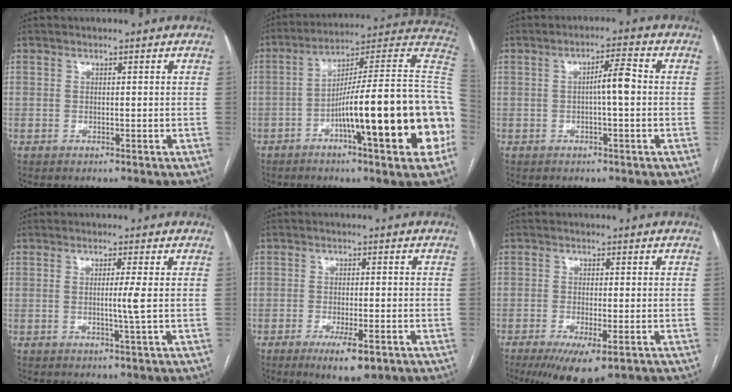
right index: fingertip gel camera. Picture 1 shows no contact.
{"total": 24.2, "force": [-6.2, 0.8, 23.4], "torque": [-0.267, 0.015, -0.096]}
{"total": 4.0, "force": [-0.2, 0.3, 3.9], "torque": [-0.063, 0.008, -0.003]}
{"total": 2.5, "force": [0.0, -0.9, 2.3], "torque": [-0.041, -0.004, 0.001]}
{"total": 6.1, "force": [-3.4, 1.4, 4.8], "torque": [-0.082, -0.011, -0.048]}
{"total": 8.2, "force": [-5.0, 2.0, 6.2], "torque": [-0.097, -0.021, -0.076]}